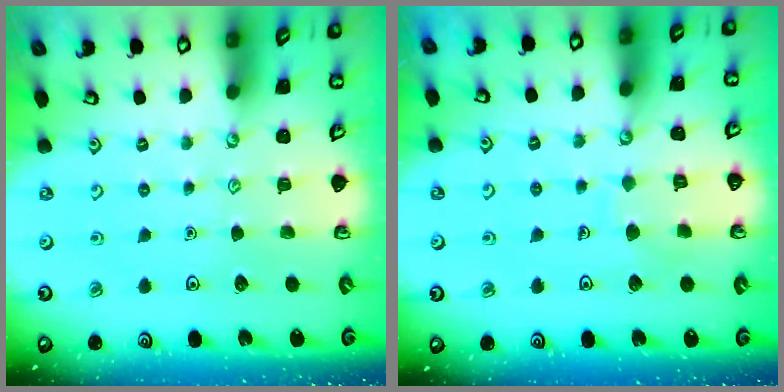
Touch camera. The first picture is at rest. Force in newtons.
{"total": 6.4, "press": 6.3, "slide": 0.5}